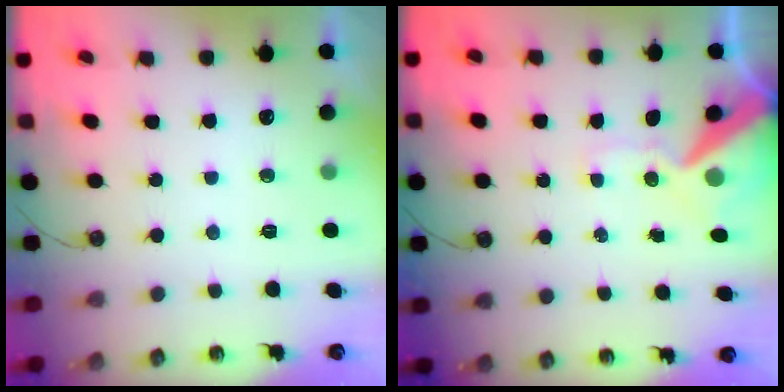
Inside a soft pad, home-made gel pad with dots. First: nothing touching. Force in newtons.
{"total": 12.7, "press": 12.5, "slide": 2.1}